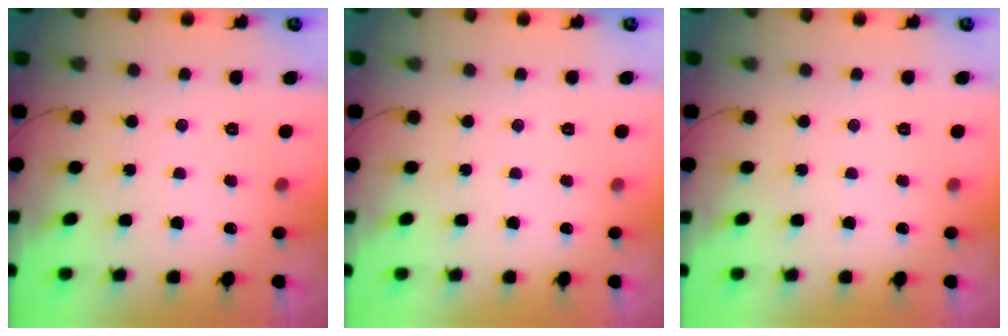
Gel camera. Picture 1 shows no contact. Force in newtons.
{"total": 0.0}
{"total": 0.0}